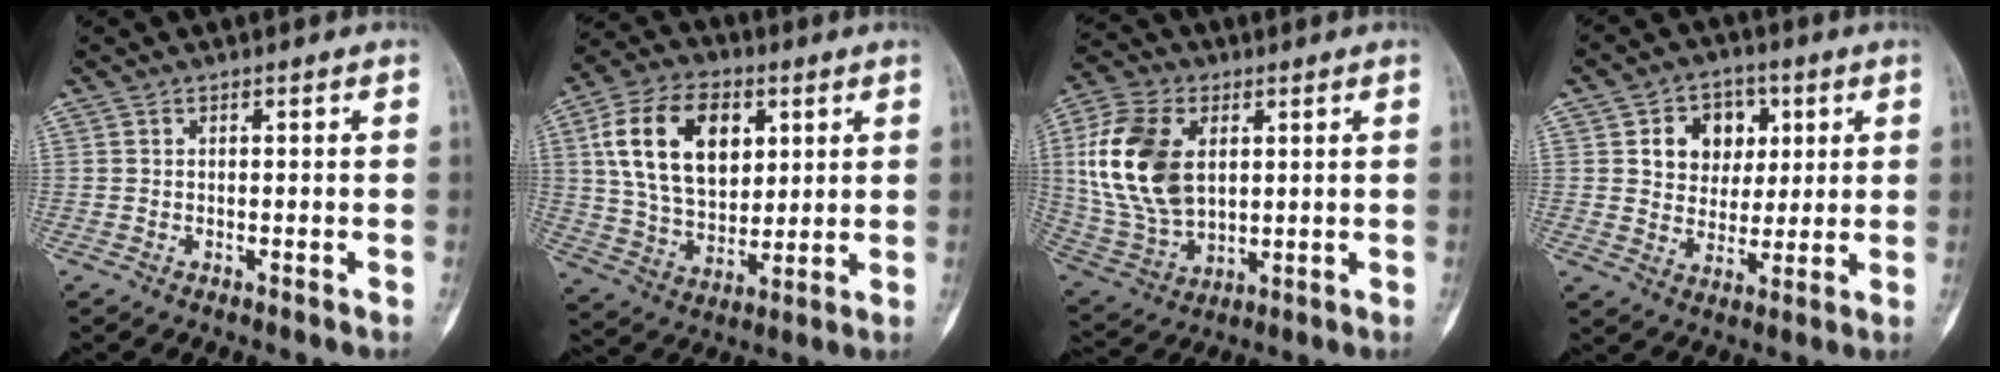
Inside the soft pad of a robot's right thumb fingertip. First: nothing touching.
{"total": 18.6, "force": [5.6, 12.0, 13.1], "torque": [-0.206, -0.009, 0.107]}
{"total": 18.3, "force": [3.5, 11.8, 13.5], "torque": [-0.268, -0.007, 0.076]}
{"total": 10.4, "force": [3.2, 8.5, 5.2], "torque": [-0.028, -0.006, 0.053]}